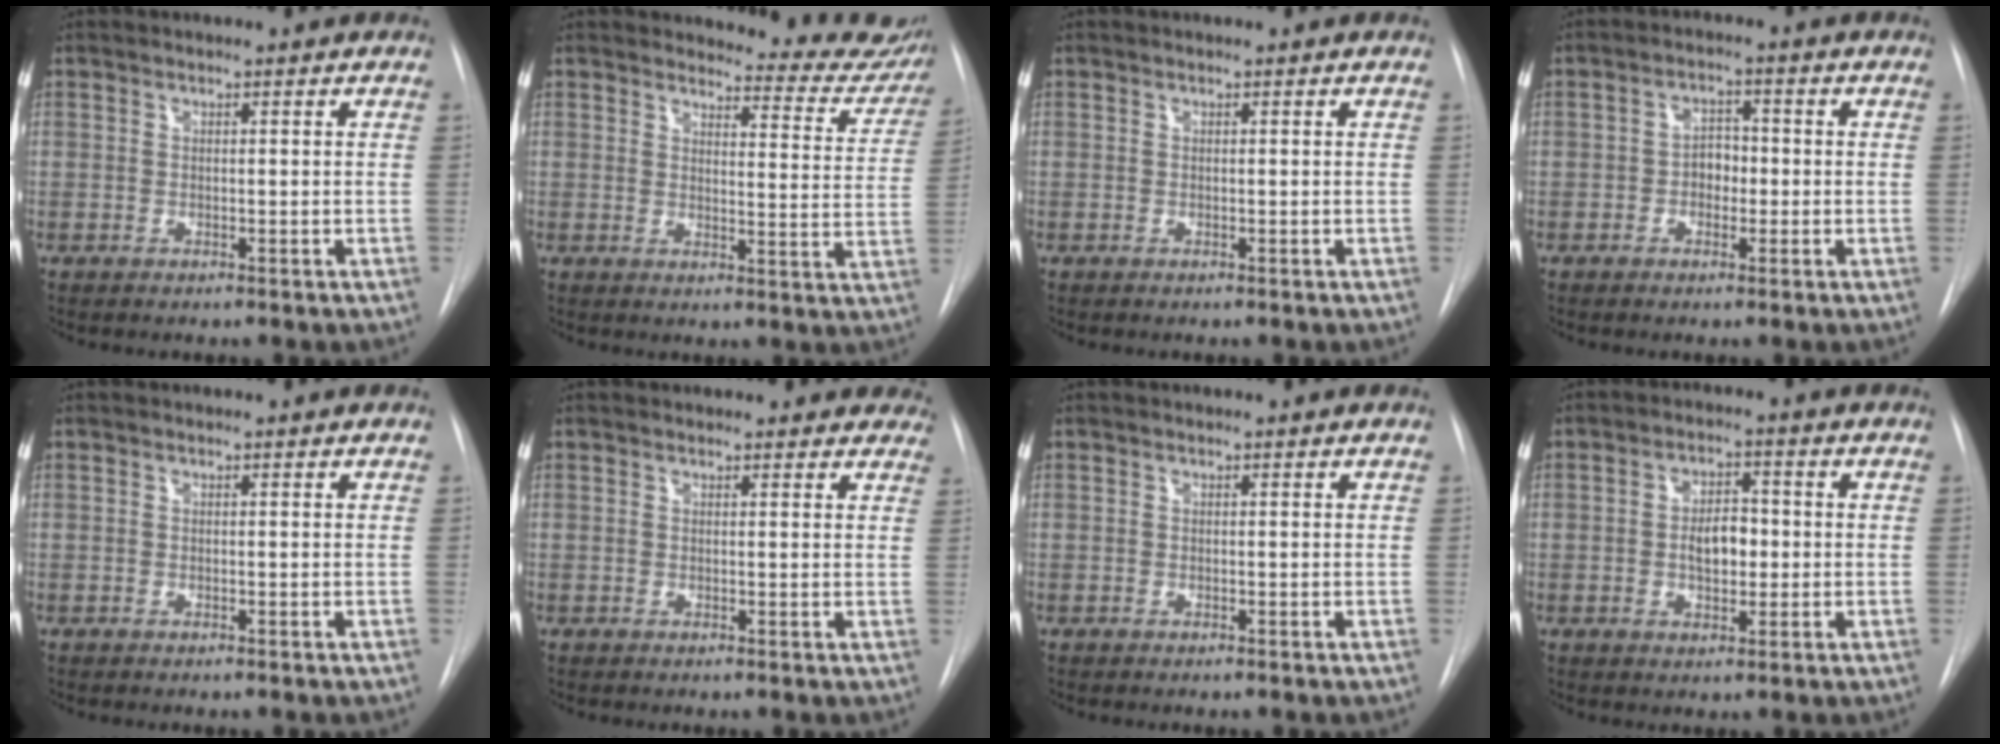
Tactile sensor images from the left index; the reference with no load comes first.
{"total": 12.4, "force": [12.1, 2.4, 1.8], "torque": [0.008, -0.079, 0.107]}
{"total": 0.0}
{"total": 3.1, "force": [-1.1, 2.1, 2.0], "torque": [-0.025, 0.005, -0.020]}
{"total": 0.0}
{"total": 9.2, "force": [8.4, 3.1, 1.7], "torque": [0.015, -0.005, 0.070]}
{"total": 0.0}
{"total": 4.8, "force": [-0.7, 2.5, 4.1], "torque": [-0.068, 0.003, -0.010]}